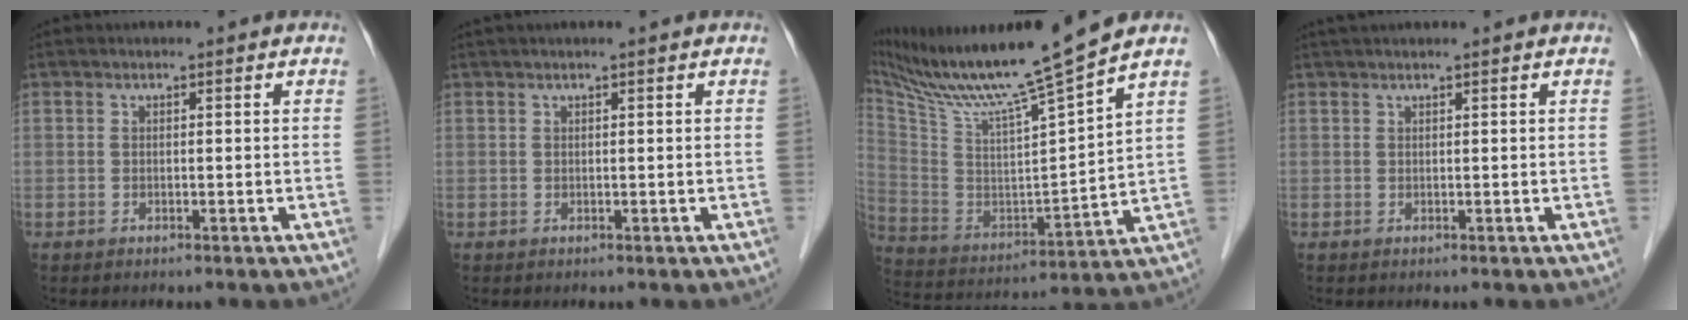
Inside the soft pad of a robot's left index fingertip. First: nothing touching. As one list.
[{"total": 1.5, "force": [1.2, -0.2, 0.9], "torque": [-0.014, 0.021, 0.024]}, {"total": 18.1, "force": [15.2, -1.7, 9.8], "torque": [-0.184, -0.021, 0.272]}, {"total": 2.6, "force": [2.2, -0.3, 1.3], "torque": [-0.015, 0.029, 0.042]}]